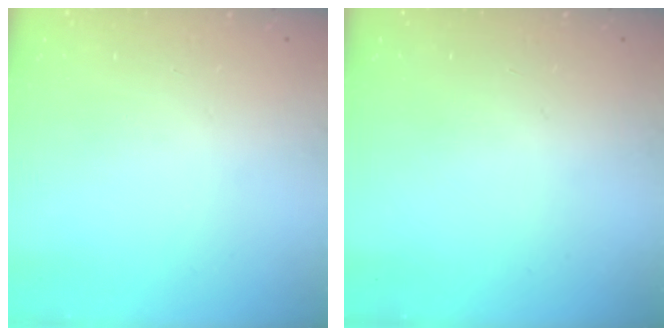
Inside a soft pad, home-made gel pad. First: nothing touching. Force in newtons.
{"total": 0.0}